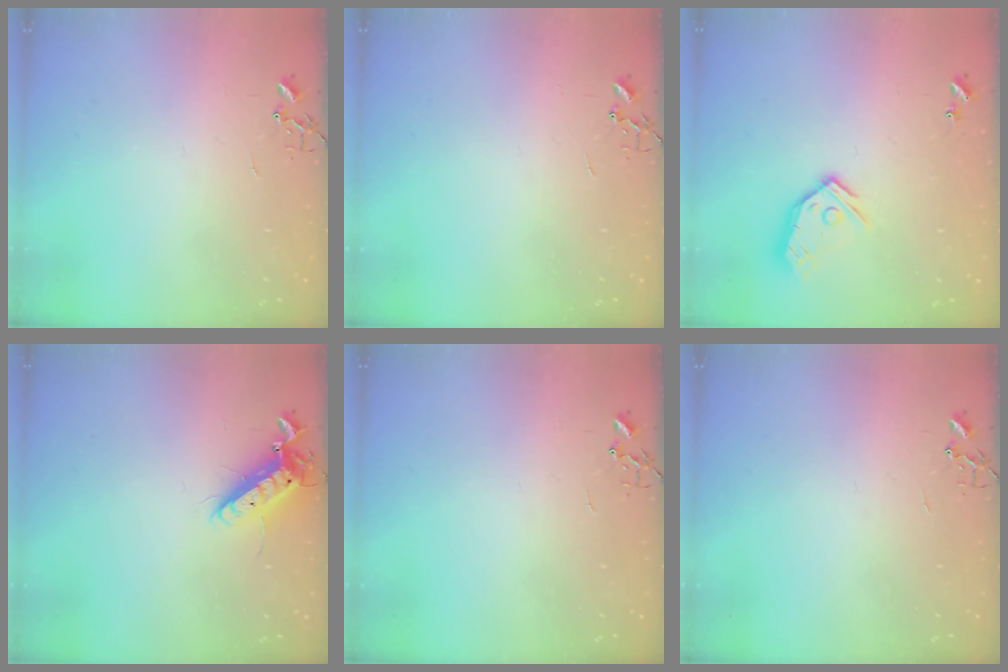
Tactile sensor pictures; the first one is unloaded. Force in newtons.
{"total": 0.0}
{"total": 12.2, "press": 12.1, "slide": 1.5}
{"total": 12.2, "press": 12.0, "slide": 2.3}
{"total": 0.0}
{"total": 0.0}